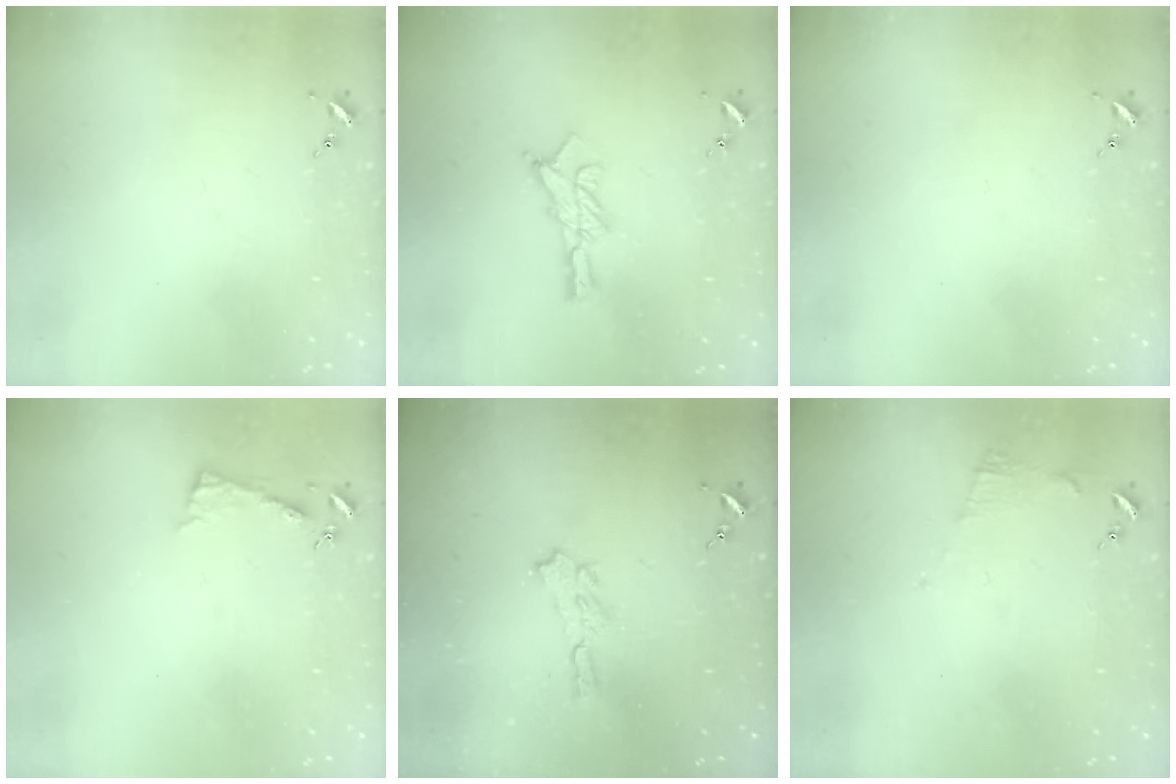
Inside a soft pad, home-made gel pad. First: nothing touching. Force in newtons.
{"total": 9.5, "press": 9.5, "slide": 0.4}
{"total": 0.0}
{"total": 3.9, "press": 3.9, "slide": 0.4}
{"total": 5.0, "press": 5.0, "slide": 0.8}
{"total": 6.7, "press": 6.7, "slide": 0.5}